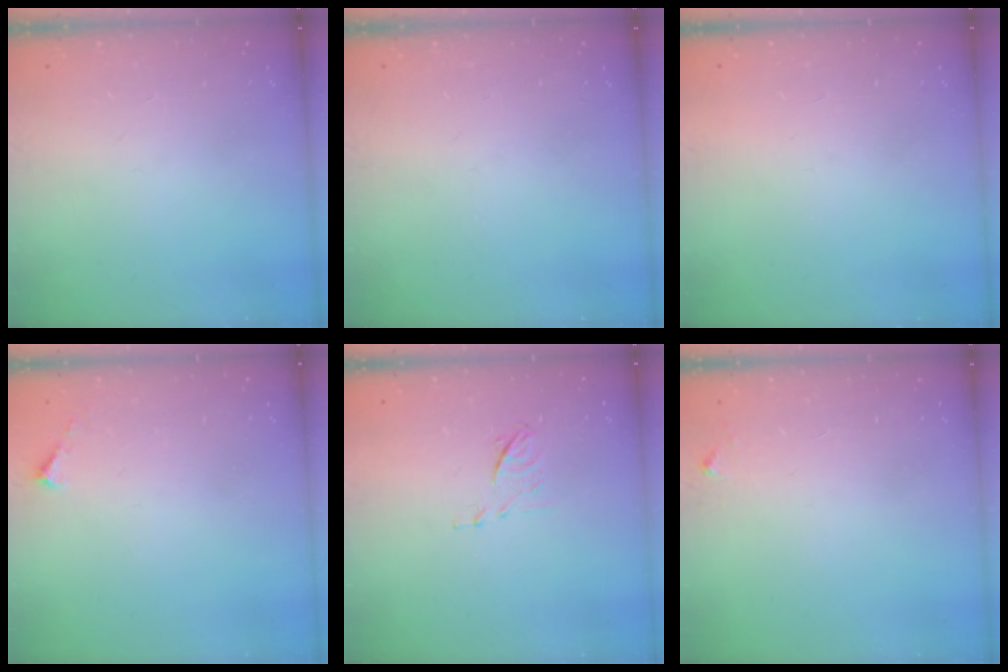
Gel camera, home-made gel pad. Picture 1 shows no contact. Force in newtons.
{"total": 0.0}
{"total": 1.5, "press": 1.5, "slide": 0.1}
{"total": 2.1, "press": 2.1, "slide": 0.2}
{"total": 4.8, "press": 4.7, "slide": 0.9}
{"total": 2.8, "press": 2.8, "slide": 0.2}